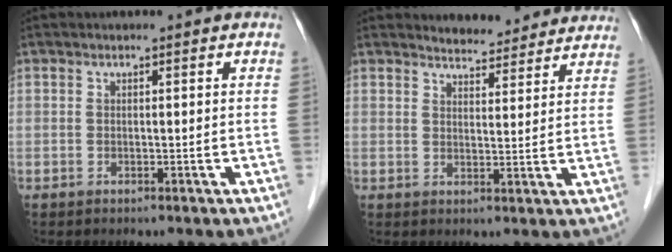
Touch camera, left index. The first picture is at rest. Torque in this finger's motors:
{"motor_torque": [0.04, -0.04, -0.01, 0.01]}